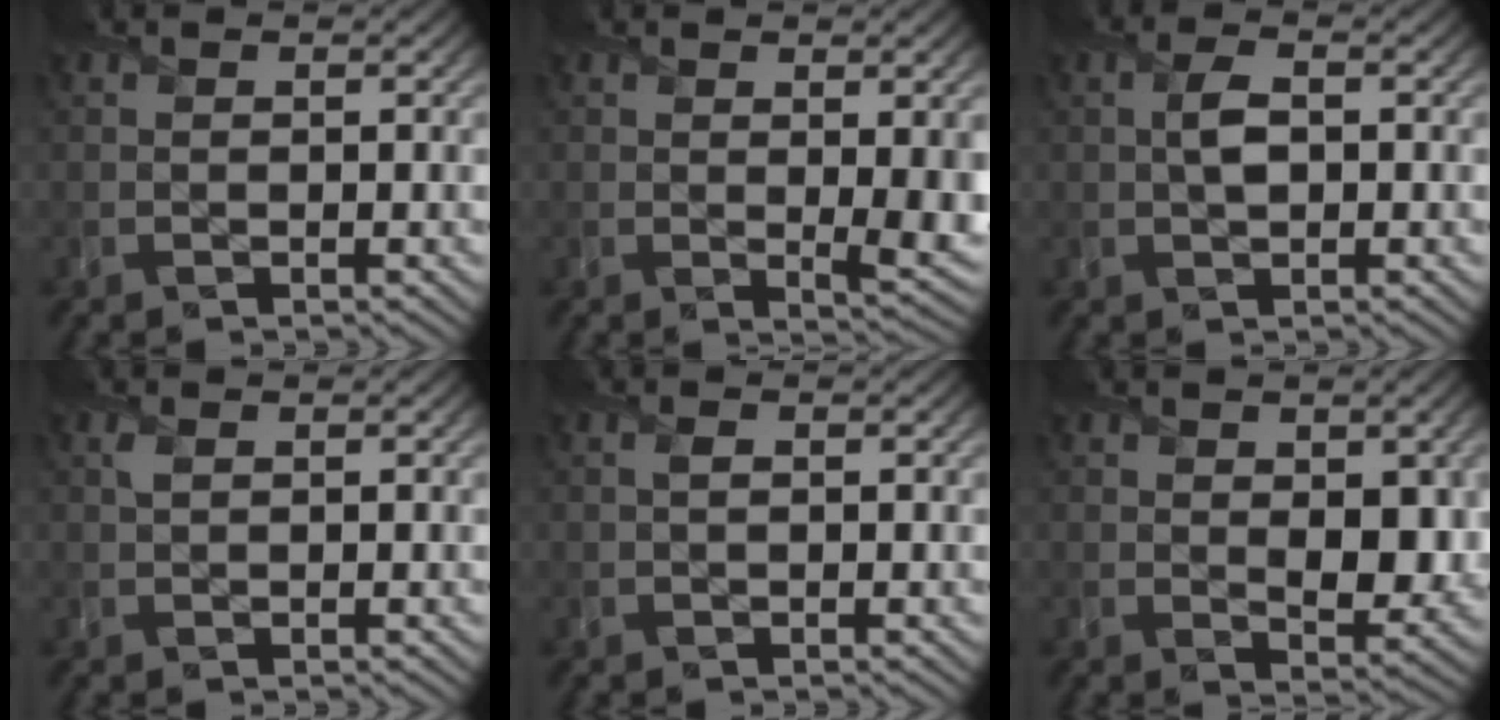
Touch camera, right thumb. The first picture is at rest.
{"total": 4.4, "force": [0.6, 1.3, 4.2], "torque": [-0.062, -0.011, 0.017]}
{"total": 2.7, "force": [0.2, 1.5, 2.3], "torque": [-0.047, 0.002, 0.002]}
{"total": 0.8, "force": [0.4, 0.5, 0.5], "torque": [-0.017, 0.000, 0.009]}
{"total": 0.7, "force": [0.2, 0.4, 0.6], "torque": [-0.012, 0.001, 0.002]}
{"total": 5.4, "force": [0.8, 3.3, 4.2], "torque": [-0.068, -0.016, 0.021]}